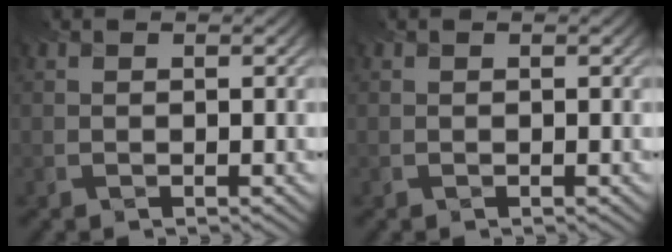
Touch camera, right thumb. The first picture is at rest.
{"total": 0.0}